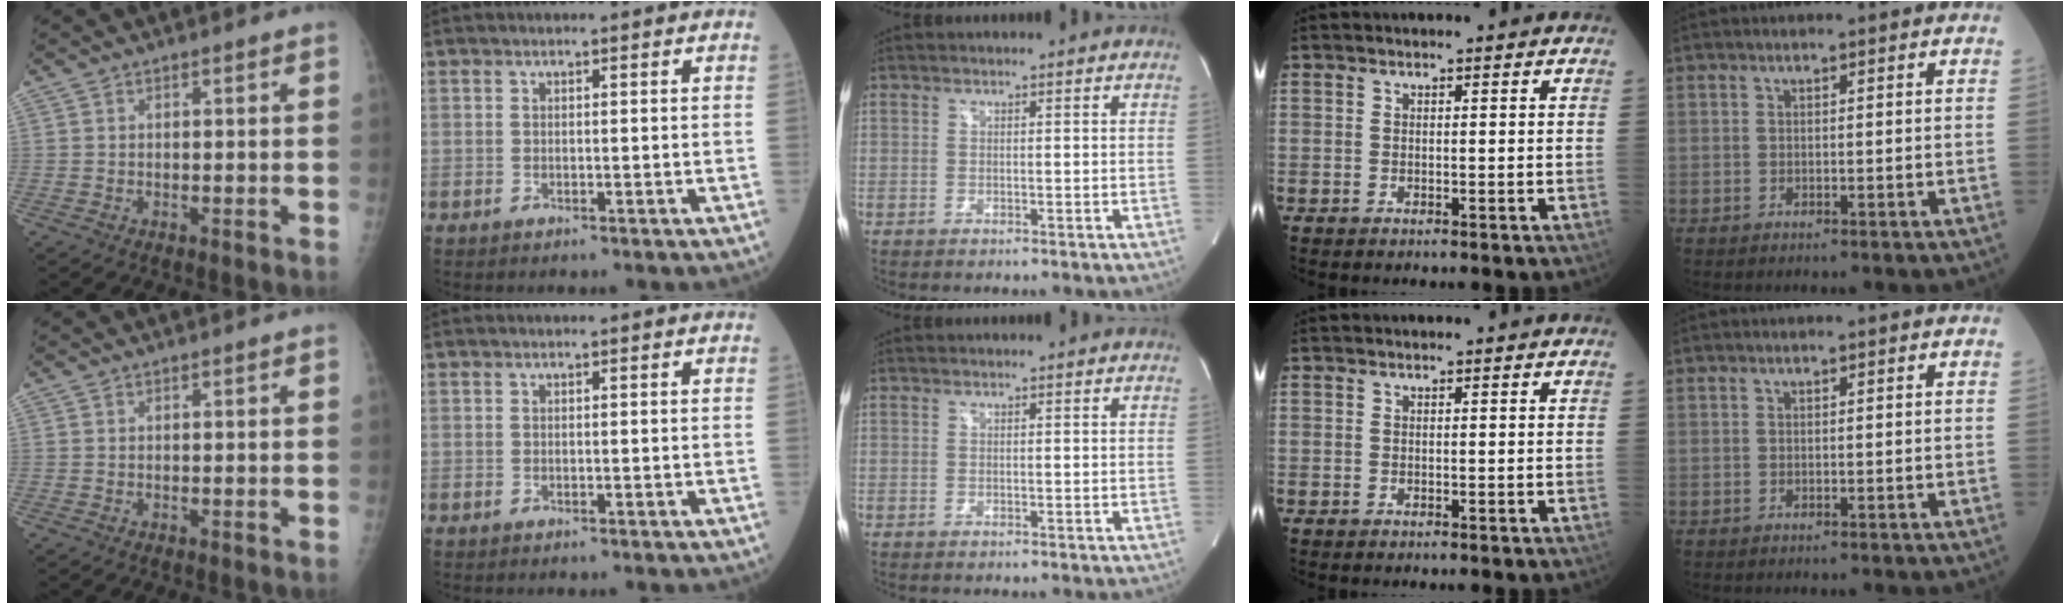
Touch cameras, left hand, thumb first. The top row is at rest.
{}